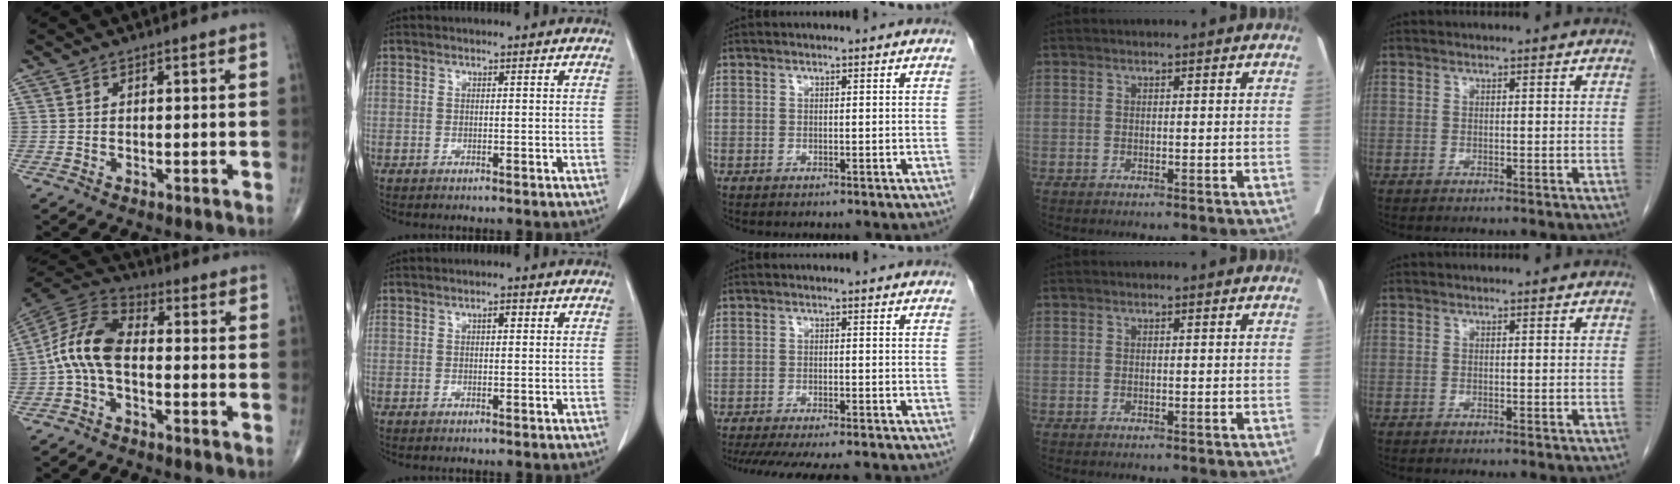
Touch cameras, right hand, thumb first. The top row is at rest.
{"thumb": {"total": 11.1, "force": [-1.5, 6.0, 9.2], "torque": [-0.186, 0.034, -0.041]}, "index": {"total": 1.2, "force": [0.4, 0.5, 1.0], "torque": [-0.016, 0.003, 0.004]}, "middle": {"total": 16.3, "force": [-14.2, 2.6, 7.4], "torque": [-0.145, -0.028, -0.192]}}